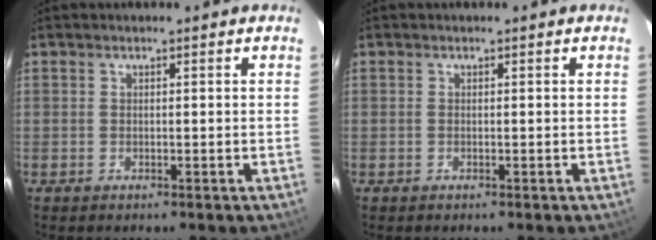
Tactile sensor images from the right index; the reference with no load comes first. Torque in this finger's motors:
{"motor_torque": [0.06, 0.02, 0.02, 0.01]}